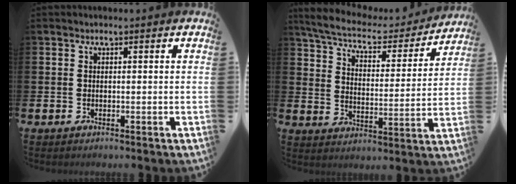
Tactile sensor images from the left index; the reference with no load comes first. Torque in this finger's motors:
{"motor_torque": [0.79, -1.35, -0.49, 0.00]}